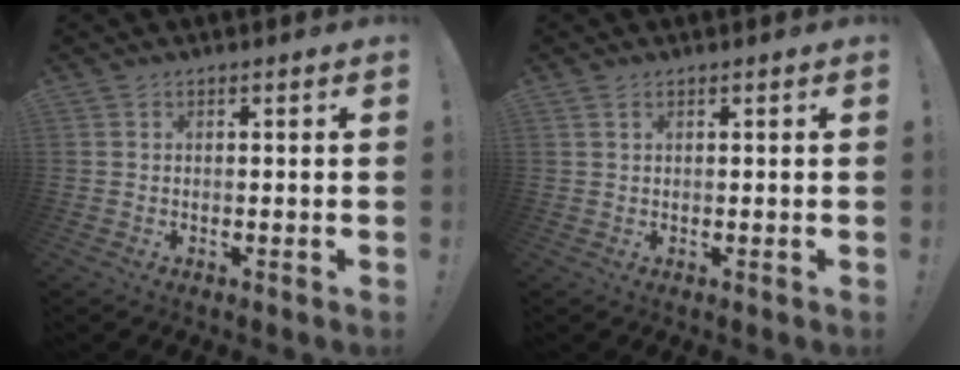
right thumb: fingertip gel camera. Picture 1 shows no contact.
{"total": 1.1, "force": [0.7, 0.5, 0.7], "torque": [-0.006, -0.003, 0.011]}